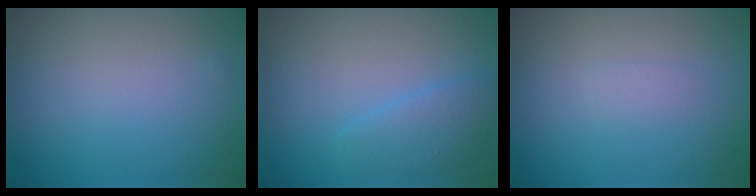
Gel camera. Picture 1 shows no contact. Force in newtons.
{"total": 2.2, "press": 2.2, "slide": 0.2}
{"total": 0.7, "press": 0.6, "slide": 0.2}